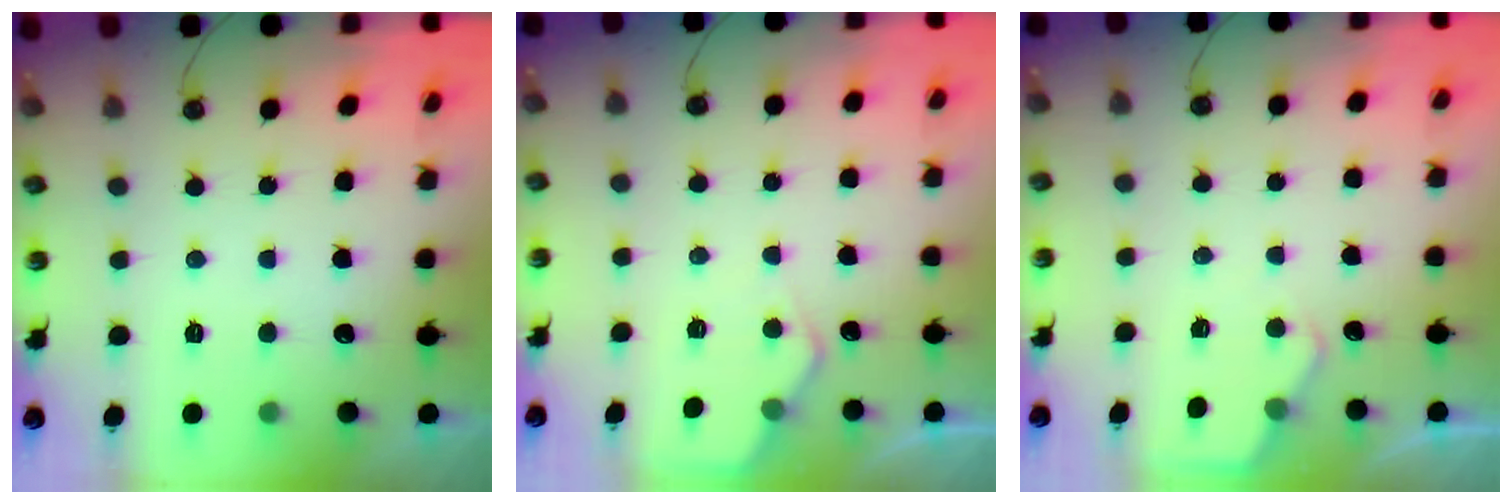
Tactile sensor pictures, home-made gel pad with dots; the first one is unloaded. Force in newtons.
{"total": 5.1, "press": 5.0, "slide": 0.4}
{"total": 3.2, "press": 3.1, "slide": 0.5}